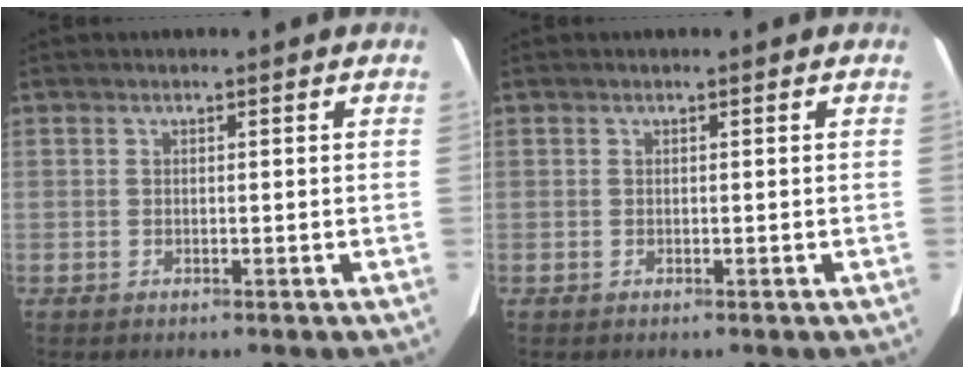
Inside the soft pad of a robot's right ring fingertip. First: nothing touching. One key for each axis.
{"total": 0.0}